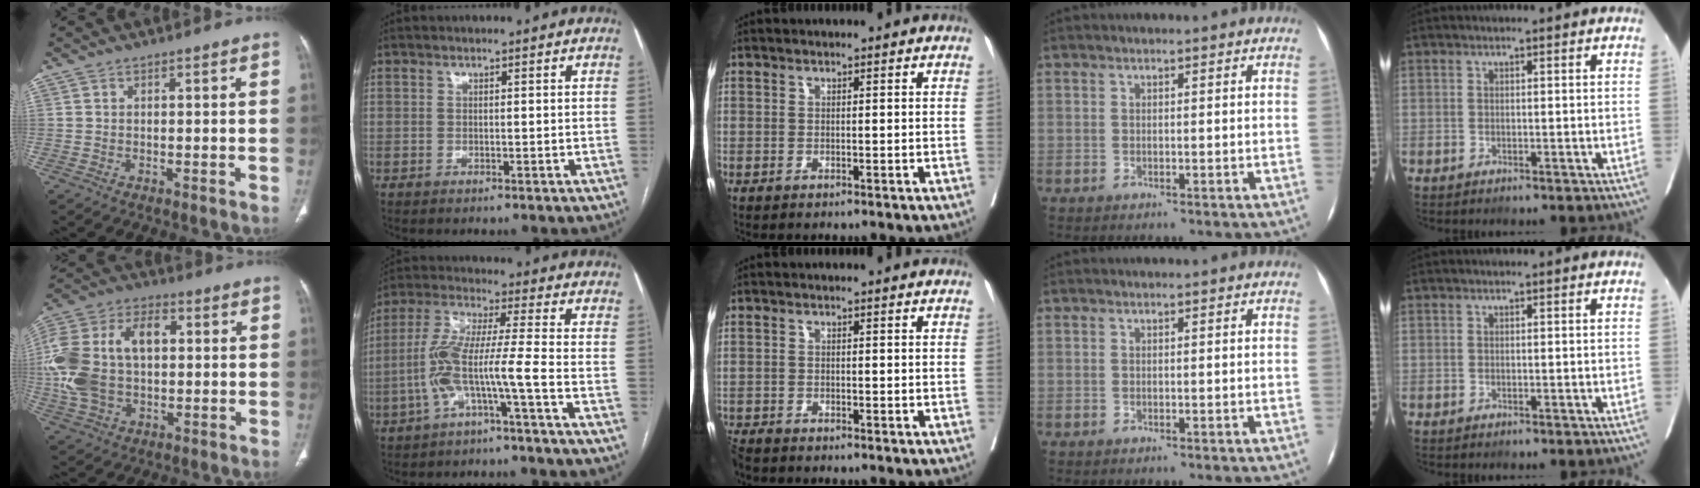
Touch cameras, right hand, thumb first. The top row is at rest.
{"thumb": {"total": 19.1, "force": [0.9, 12.2, 14.6], "torque": [-0.309, 0.027, 0.018]}, "index": {"total": 8.6, "force": [-3.5, -0.5, 7.9], "torque": [-0.171, 0.023, -0.071]}, "middle": {"total": 2.7, "force": [-2.6, 0.3, 0.5], "torque": [-0.009, -0.012, -0.052]}}